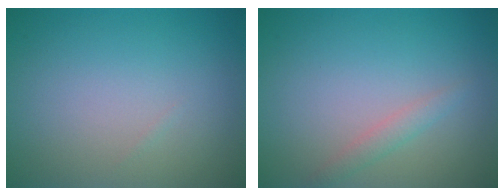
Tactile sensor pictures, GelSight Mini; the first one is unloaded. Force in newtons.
{"total": 1.3, "press": 1.3, "slide": 0.1}